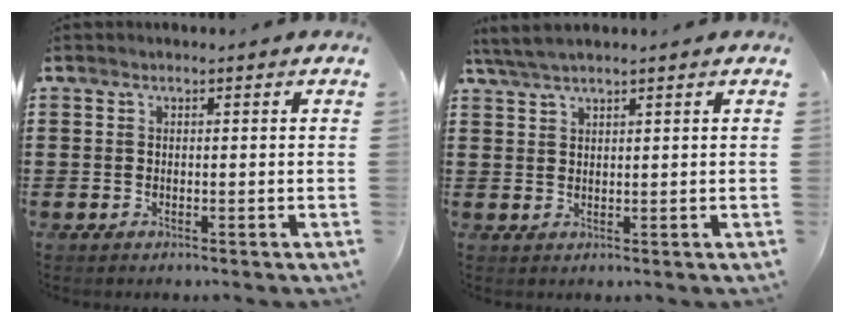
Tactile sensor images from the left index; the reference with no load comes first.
{"total": 3.0, "force": [2.5, 0.2, 1.7], "torque": [-0.038, 0.004, 0.047]}